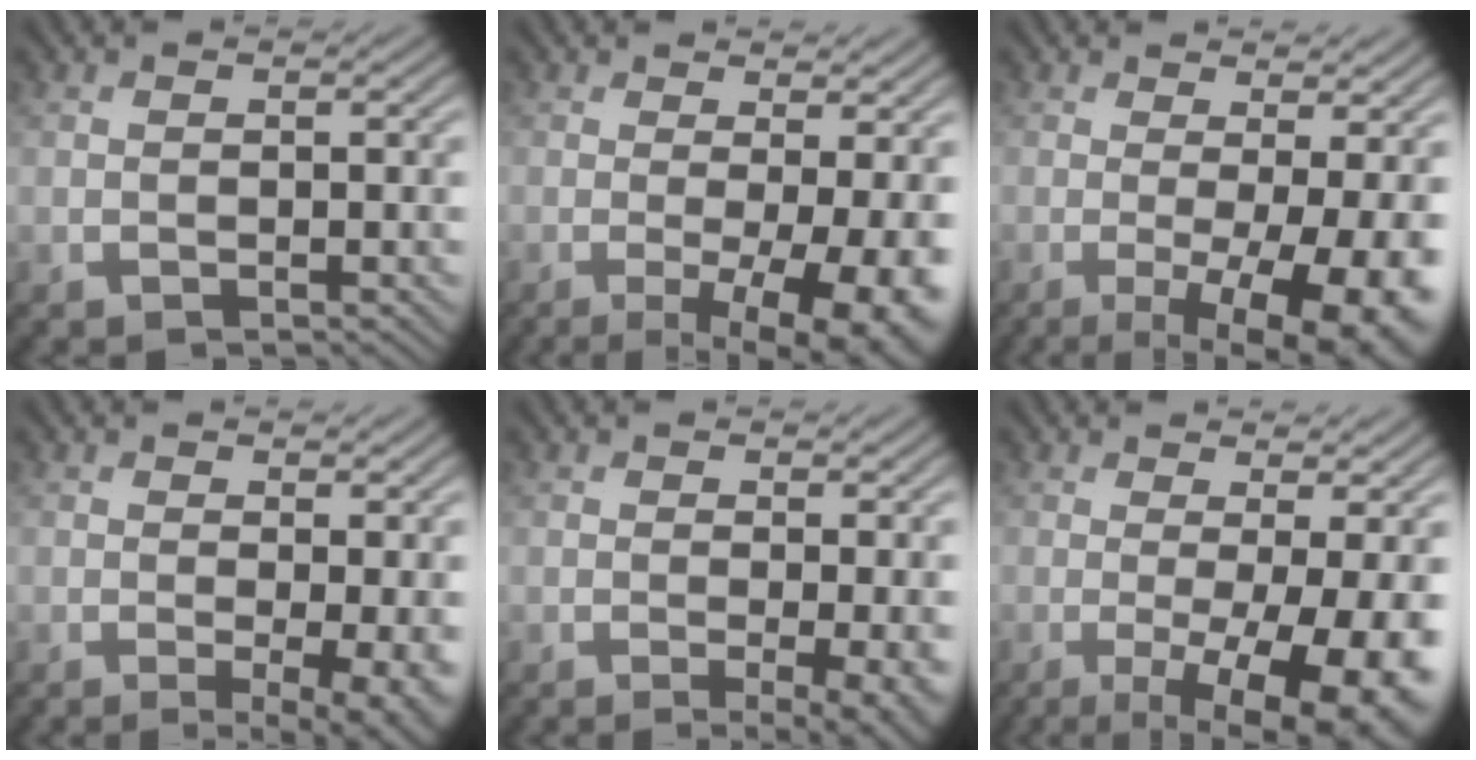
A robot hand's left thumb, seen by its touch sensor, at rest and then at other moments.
{"total": 9.5, "force": [-1.2, 2.5, 9.1], "torque": [-0.117, -0.003, -0.009]}
{"total": 10.7, "force": [-1.6, 2.8, 10.2], "torque": [-0.125, 0.001, -0.015]}
{"total": 4.9, "force": [-0.3, 1.1, 4.7], "torque": [-0.070, -0.009, -0.003]}
{"total": 4.2, "force": [-0.4, 0.9, 4.0], "torque": [-0.063, -0.009, -0.006]}
{"total": 11.8, "force": [-1.9, 3.3, 11.2], "torque": [-0.136, 0.001, -0.018]}